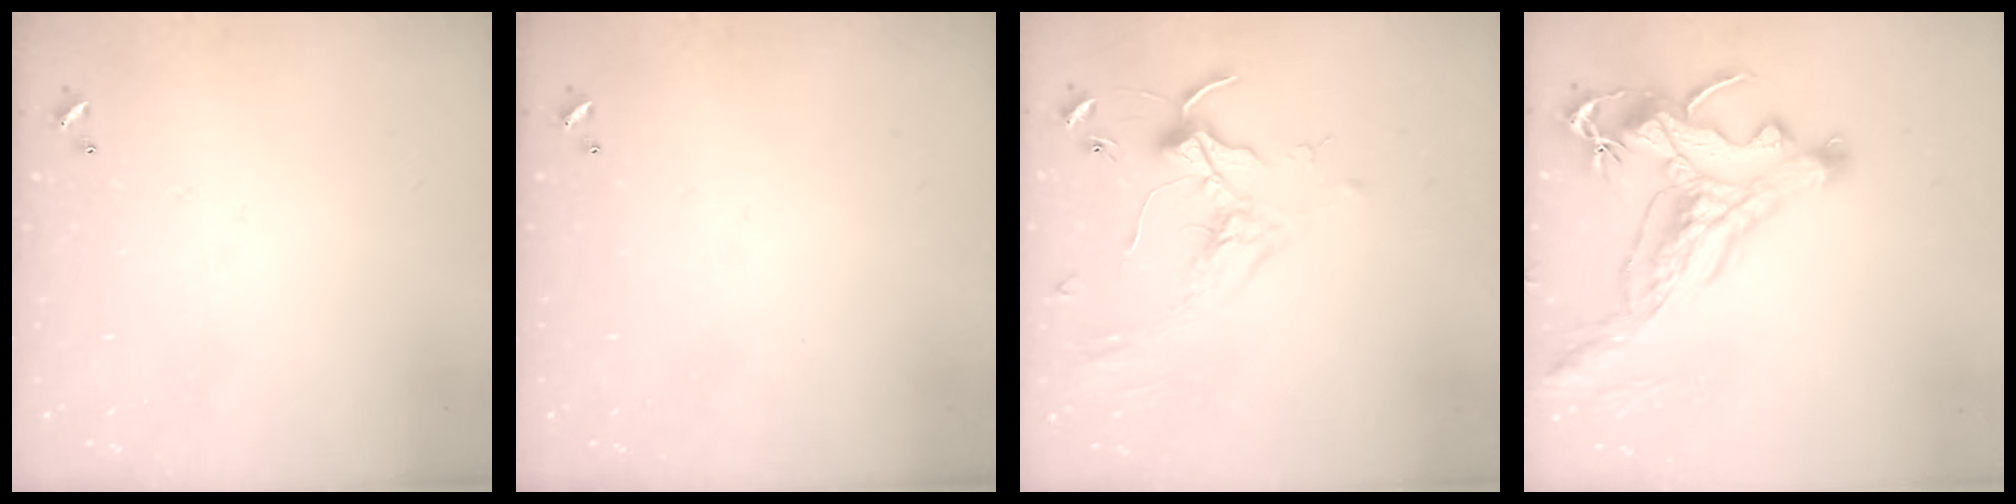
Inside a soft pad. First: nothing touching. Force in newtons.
{"total": 0.0}
{"total": 1.7, "press": 1.7, "slide": 0.4}
{"total": 5.1, "press": 4.8, "slide": 1.7}